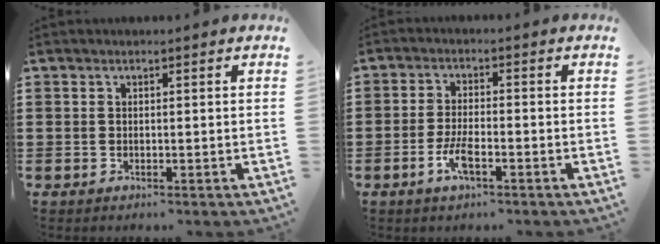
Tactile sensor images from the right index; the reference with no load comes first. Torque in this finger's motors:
{"motor_torque": [2.14, 0.00, 0.19, 0.11]}